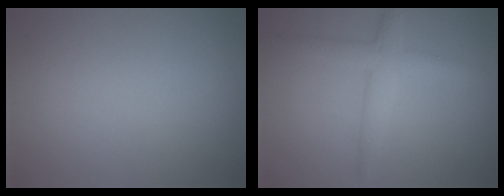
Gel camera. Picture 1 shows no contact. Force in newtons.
{"total": 3.0, "press": 3.0, "slide": 0.0}